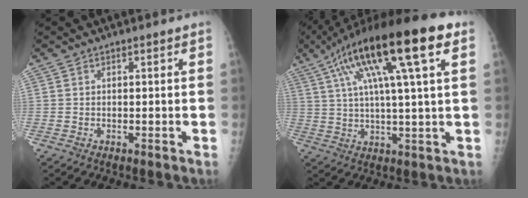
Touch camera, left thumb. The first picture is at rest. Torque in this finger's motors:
{"motor_torque": [0.73, 0.54, 2.02, -0.77, 0.49]}